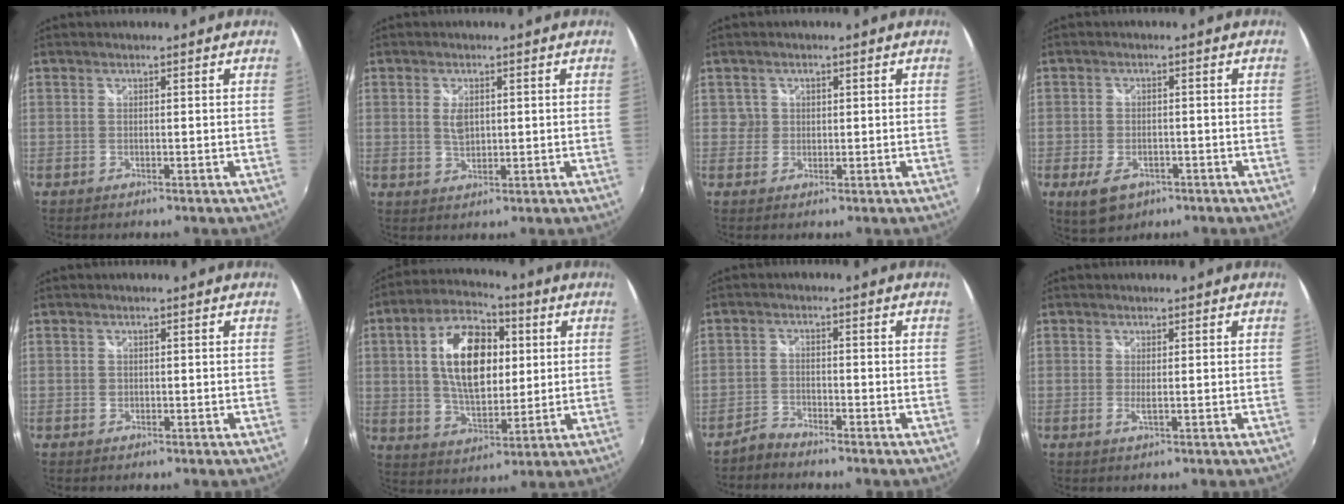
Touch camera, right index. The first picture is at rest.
{"total": 3.4, "force": [0.6, 2.2, 2.6], "torque": [-0.043, -0.001, 0.011]}
{"total": 1.8, "force": [0.3, 1.8, 0.0], "torque": [0.005, 0.008, 0.004]}
{"total": 6.9, "force": [-3.6, 4.2, 4.1], "torque": [-0.093, -0.019, -0.058]}
{"total": 0.5, "force": [0.0, 0.5, 0.1], "torque": [-0.001, 0.001, 0.002]}
{"total": 15.6, "force": [3.0, 8.6, 12.7], "torque": [-0.230, 0.026, 0.056]}
{"total": 2.8, "force": [-2.7, 0.6, 0.2], "torque": [-0.012, -0.001, -0.056]}
{"total": 1.3, "force": [-0.1, -0.1, 1.2], "torque": [-0.024, -0.004, -0.003]}